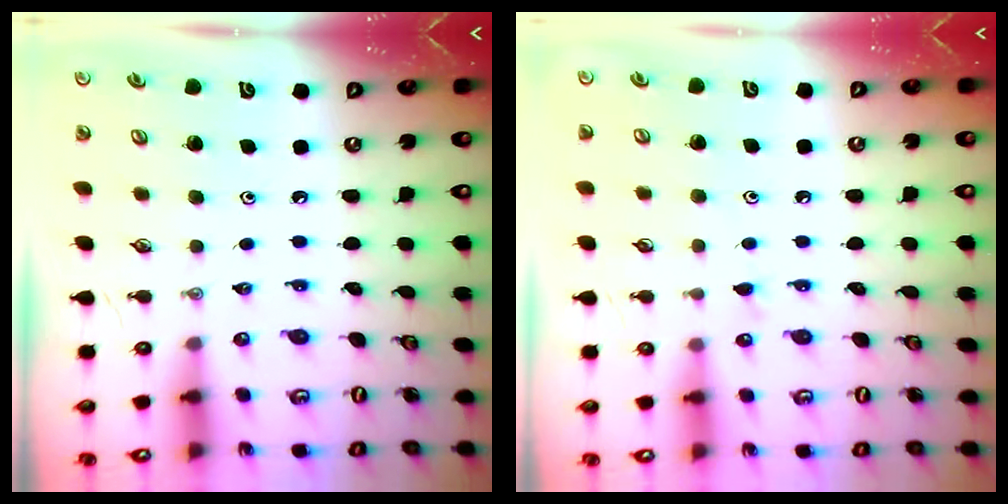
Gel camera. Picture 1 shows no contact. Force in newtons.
{"total": 6.4, "press": 6.4, "slide": 0.7}